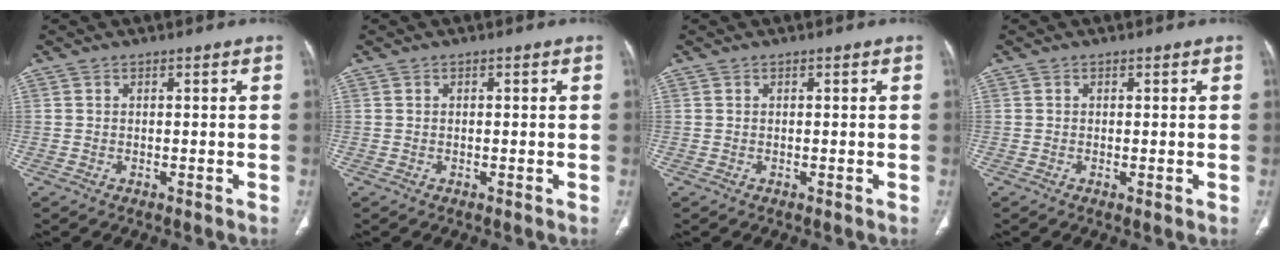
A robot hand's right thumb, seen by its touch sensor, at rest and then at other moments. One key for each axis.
{"total": 0.0}
{"total": 0.0}
{"total": 0.7, "fx": -0.1, "fy": 0.1, "fz": 0.7, "tx": -0.016, "ty": -0.004, "tz": -0.002}